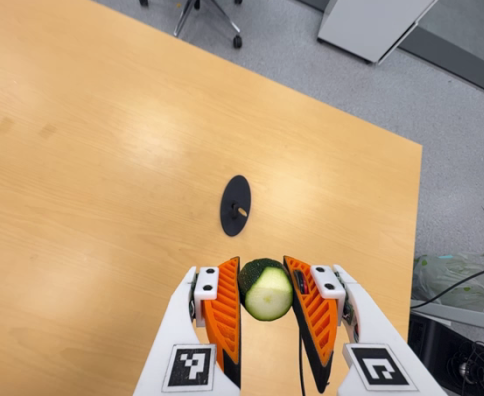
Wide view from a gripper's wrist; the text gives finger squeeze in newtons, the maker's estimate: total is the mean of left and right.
{"total": 9.6, "left": 9.0, "right": 10.2}